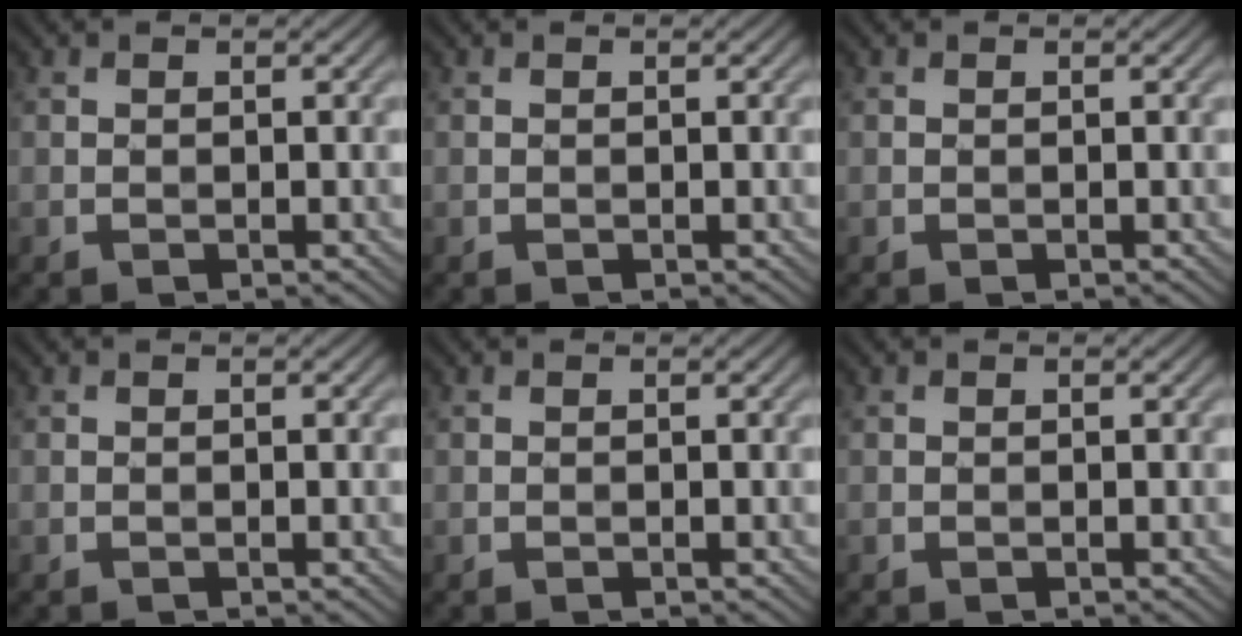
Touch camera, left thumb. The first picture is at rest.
{"total": 0.0}
{"total": 0.0}
{"total": 0.0}
{"total": 0.0}
{"total": 0.0}